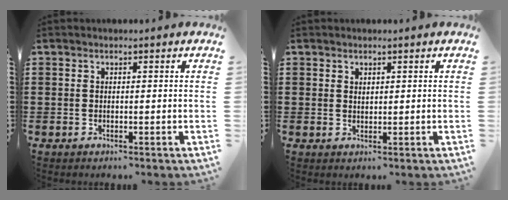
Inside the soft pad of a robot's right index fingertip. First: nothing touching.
{"total": 1.0, "force": [0.9, 0.5, 0.2], "torque": [-0.004, 0.002, 0.017]}